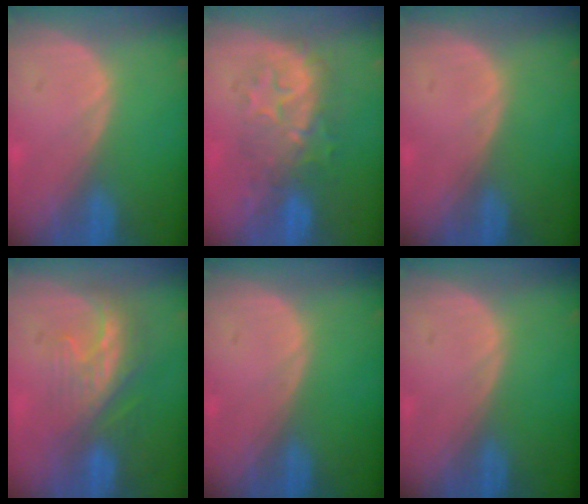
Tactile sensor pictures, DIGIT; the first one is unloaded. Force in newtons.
{"total": 8.1, "press": 8.0, "slide": 1.1}
{"total": 0.0}
{"total": 8.4, "press": 7.2, "slide": 4.3}
{"total": 0.0}
{"total": 0.0}